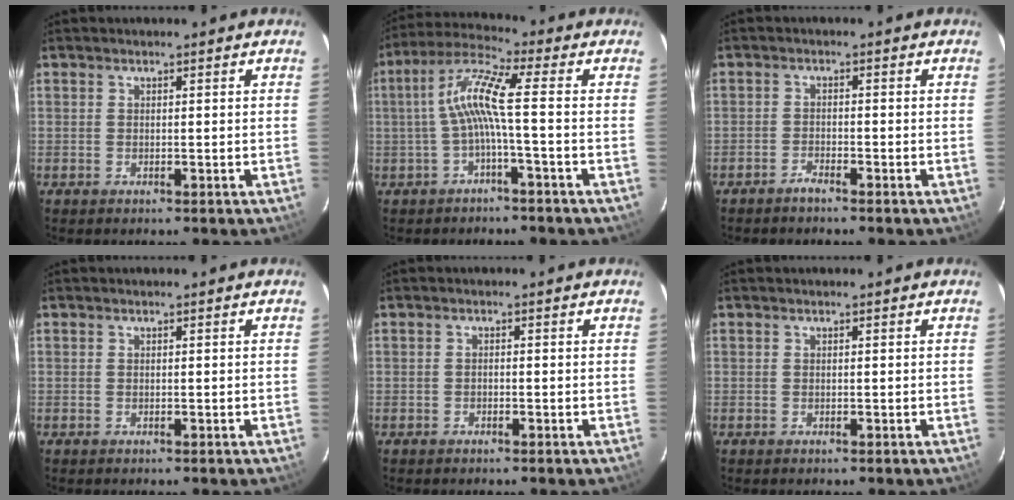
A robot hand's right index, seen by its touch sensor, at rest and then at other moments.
{"total": 8.5, "force": [-1.3, 0.1, 8.4], "torque": [-0.181, 0.018, -0.023]}
{"total": 2.2, "force": [-2.0, 0.5, 0.9], "torque": [-0.030, 0.003, -0.038]}
{"total": 0.0}
{"total": 1.1, "force": [-0.8, 0.6, 0.6], "torque": [-0.012, 0.001, -0.012]}
{"total": 0.0}